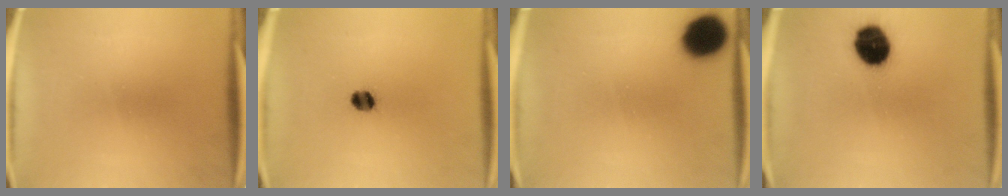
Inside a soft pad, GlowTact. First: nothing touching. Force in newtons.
{"total": 3.8}
{"total": 12.0}
{"total": 11.5}